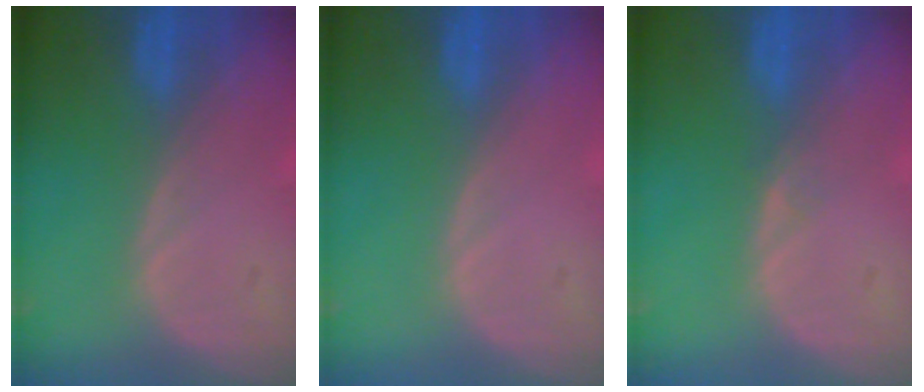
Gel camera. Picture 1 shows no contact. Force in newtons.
{"total": 0.0}
{"total": 0.7, "press": 0.7, "slide": 0.1}